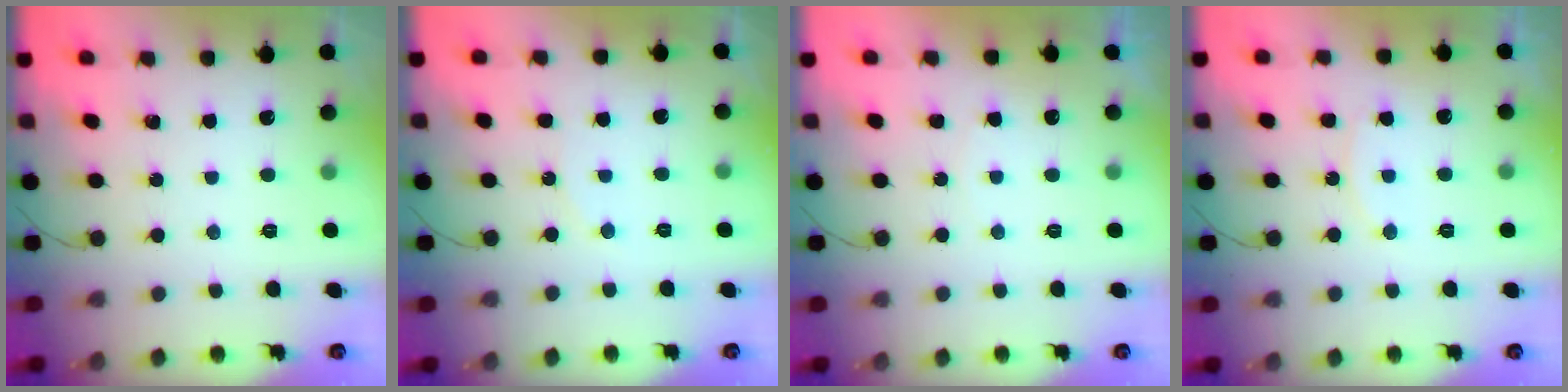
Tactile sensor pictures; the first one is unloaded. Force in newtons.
{"total": 5.2, "press": 4.9, "slide": 1.7}
{"total": 3.9, "press": 3.9, "slide": 0.4}
{"total": 7.7, "press": 7.7, "slide": 0.8}